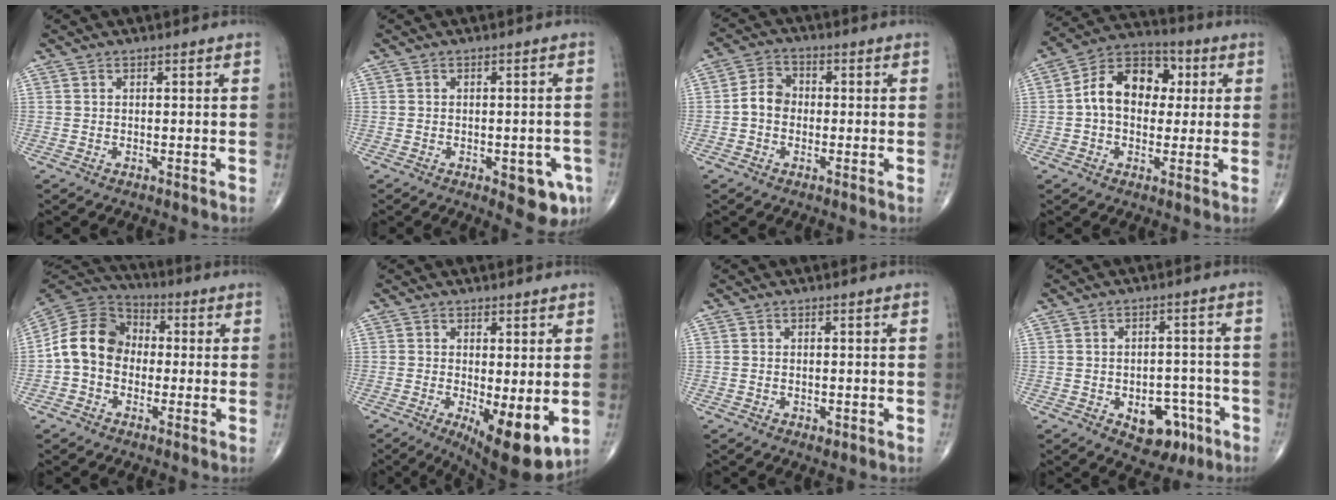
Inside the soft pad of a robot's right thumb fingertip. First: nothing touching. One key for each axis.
{"total": 6.7, "fx": -2.7, "fy": 3.0, "fz": 5.3, "tx": -0.044, "ty": 0.004, "tz": -0.027}
{"total": 5.0, "fx": -0.8, "fy": 4.1, "fz": 2.8, "tx": -0.038, "ty": 0.019, "tz": -0.024}
{"total": 13.2, "fx": 1.6, "fy": 9.4, "fz": 9.2, "tx": -0.122, "ty": 0.027, "tz": 0.014}
{"total": 11.9, "fx": -1.0, "fy": 9.5, "fz": 7.0, "tx": -0.119, "ty": 0.038, "tz": -0.034}
{"total": 10.2, "fx": -2.1, "fy": 3.5, "fz": 9.3, "tx": -0.135, "ty": -0.025, "tz": -0.023}
{"total": 1.1, "fx": -0.4, "fy": 0.7, "fz": 0.7, "tx": -0.012, "ty": -0.001, "tz": -0.002}
{"total": 9.0, "fx": -4.0, "fy": 5.8, "fz": 5.6, "tx": -0.039, "ty": 0.030, "tz": -0.043}